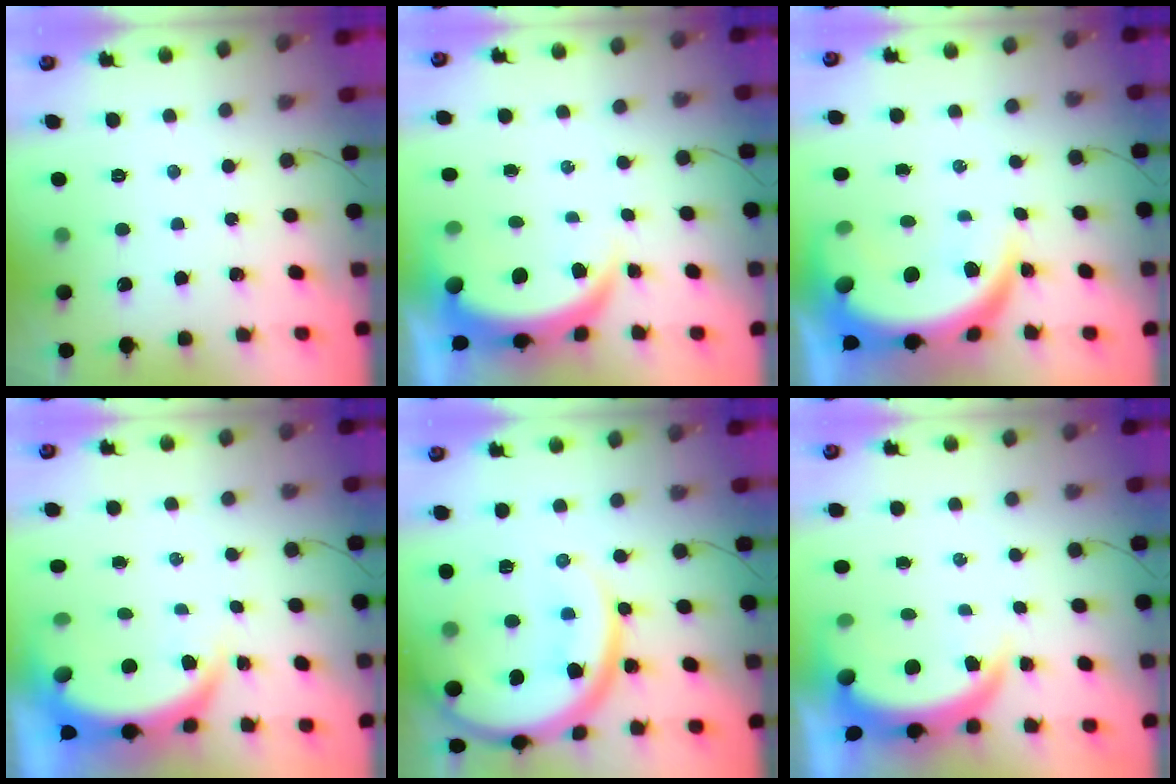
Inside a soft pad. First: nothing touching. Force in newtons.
{"total": 7.7, "press": 7.6, "slide": 1.0}
{"total": 12.9, "press": 12.8, "slide": 1.5}
{"total": 6.4, "press": 6.3, "slide": 1.1}
{"total": 20.8, "press": 20.7, "slide": 2.0}
{"total": 7.0, "press": 6.9, "slide": 0.7}